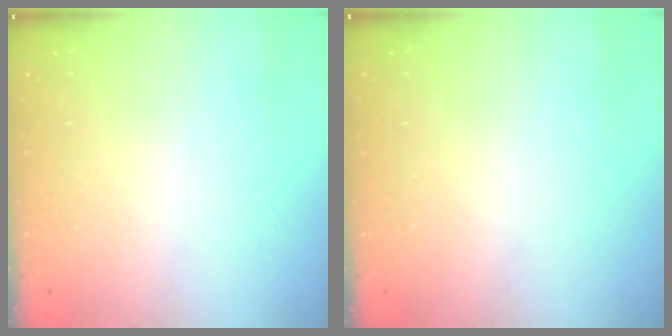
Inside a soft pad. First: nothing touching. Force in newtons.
{"total": 0.0}